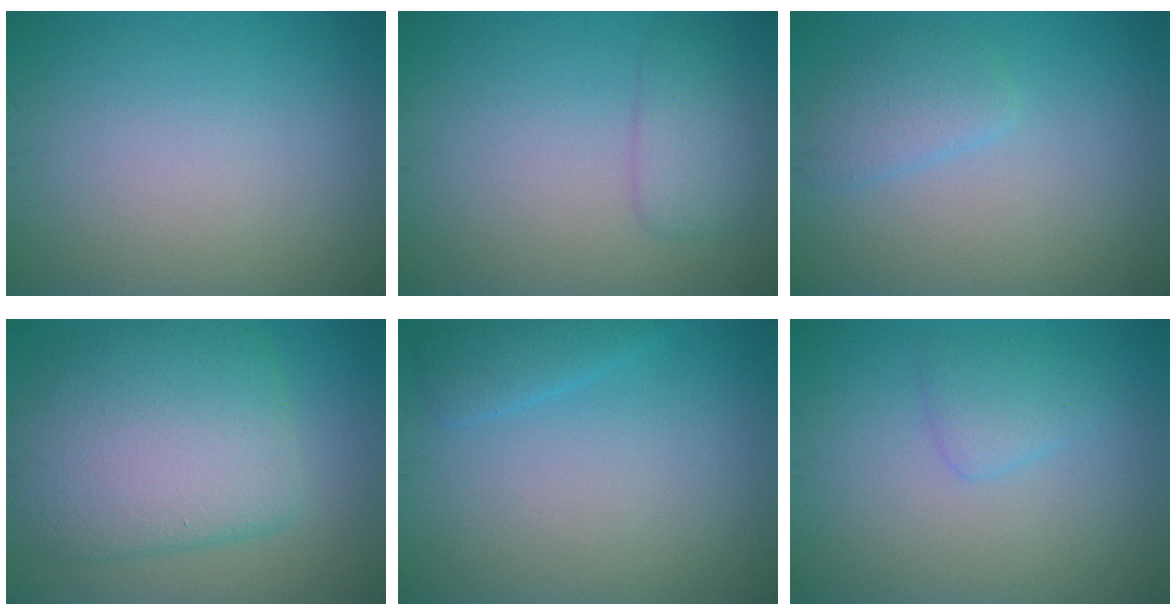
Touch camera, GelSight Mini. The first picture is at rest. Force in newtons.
{"total": 2.6, "press": 2.6, "slide": 0.0}
{"total": 2.2, "press": 2.1, "slide": 0.2}
{"total": 9.3, "press": 9.3, "slide": 0.2}
{"total": 1.7, "press": 1.7, "slide": 0.2}
{"total": 1.8, "press": 1.8, "slide": 0.1}